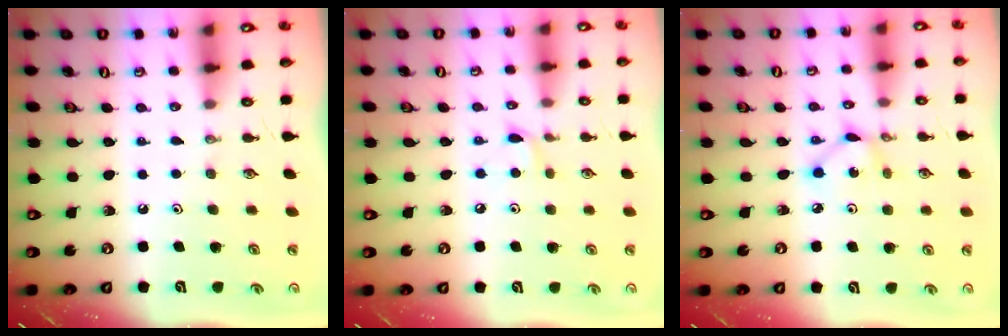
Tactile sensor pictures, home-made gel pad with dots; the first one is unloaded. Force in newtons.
{"total": 5.3, "press": 5.3, "slide": 0.5}
{"total": 3.7, "press": 3.7, "slide": 0.2}